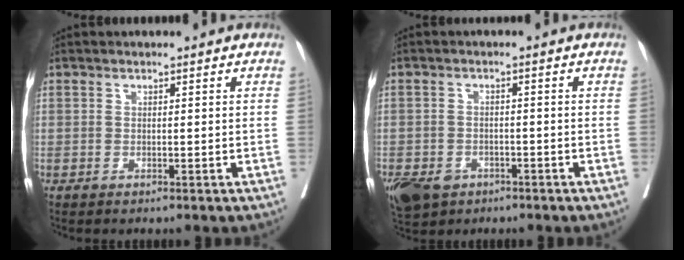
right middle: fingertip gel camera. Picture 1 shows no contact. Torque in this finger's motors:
{"motor_torque": [1.07, -1.07, 0.49, 0.21]}